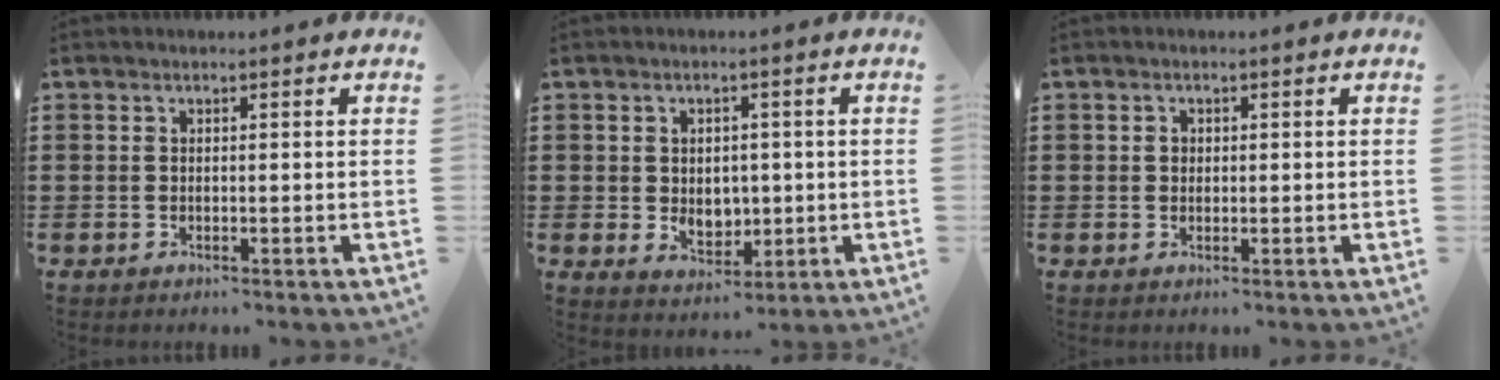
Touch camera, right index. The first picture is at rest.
{"total": 4.1, "force": [0.2, 3.3, 2.4], "torque": [-0.040, 0.004, -0.001]}
{"total": 1.0, "force": [0.2, 0.9, 0.4], "torque": [-0.010, 0.003, 0.005]}